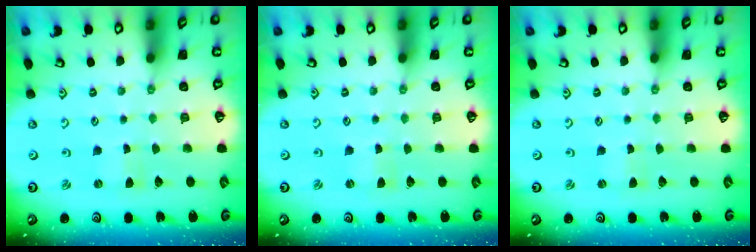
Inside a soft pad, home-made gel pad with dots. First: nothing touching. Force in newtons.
{"total": 0.0}
{"total": 0.0}